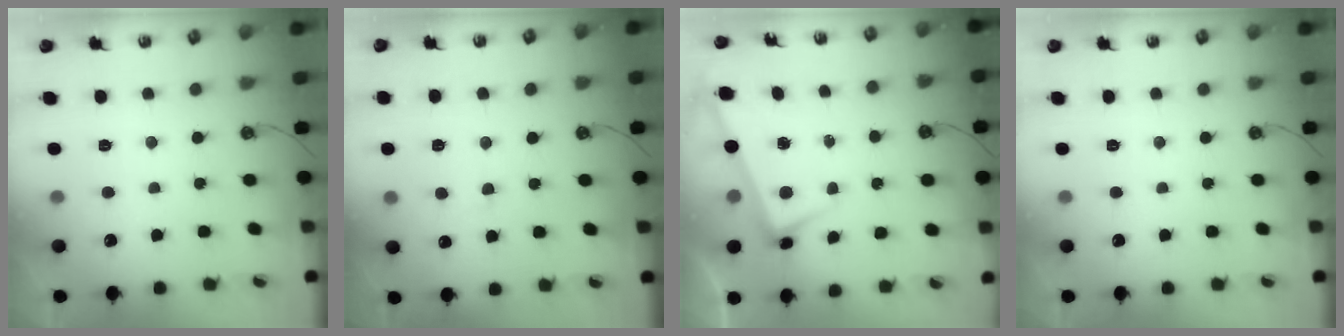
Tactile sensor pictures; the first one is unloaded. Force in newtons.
{"total": 0.8, "press": 0.1, "slide": 0.8}
{"total": 2.8, "press": 2.7, "slide": 0.7}
{"total": 0.0}